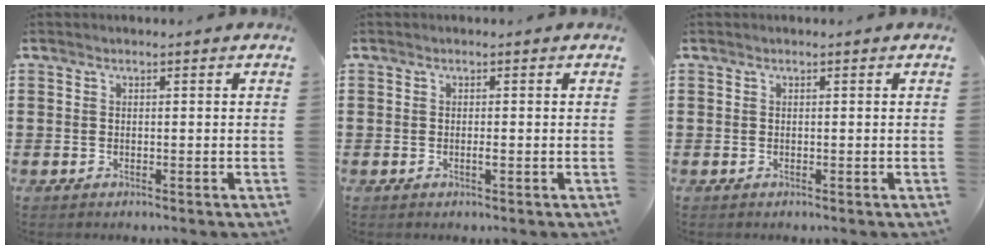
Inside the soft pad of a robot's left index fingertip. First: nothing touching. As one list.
[{"total": 0.8, "force": [-0.2, 0.1, 0.8], "torque": [-0.013, -0.005, -0.002]}, {"total": 0.0}]